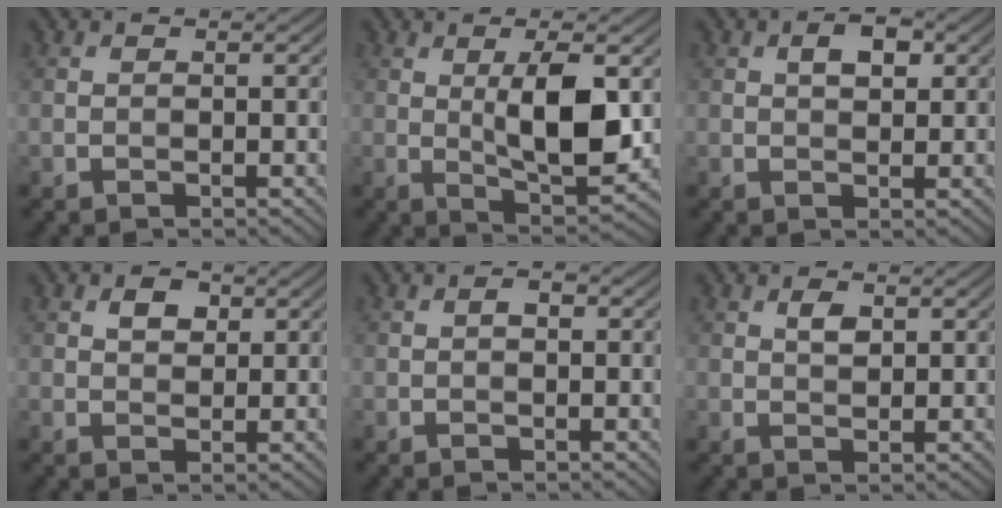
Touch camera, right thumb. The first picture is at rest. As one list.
[{"total": 8.1, "force": [1.0, 2.6, 7.6], "torque": [-0.131, -0.003, 0.021]}, {"total": 2.8, "force": [0.9, 1.5, 2.2], "torque": [-0.035, 0.004, 0.013]}, {"total": 2.4, "force": [1.0, 1.6, 1.4], "torque": [-0.027, 0.002, 0.017]}, {"total": 1.0, "force": [0.0, 0.6, 0.8], "torque": [-0.013, 0.004, -0.002]}, {"total": 1.8, "force": [0.8, 1.0, 1.3], "torque": [-0.026, -0.001, 0.015]}]